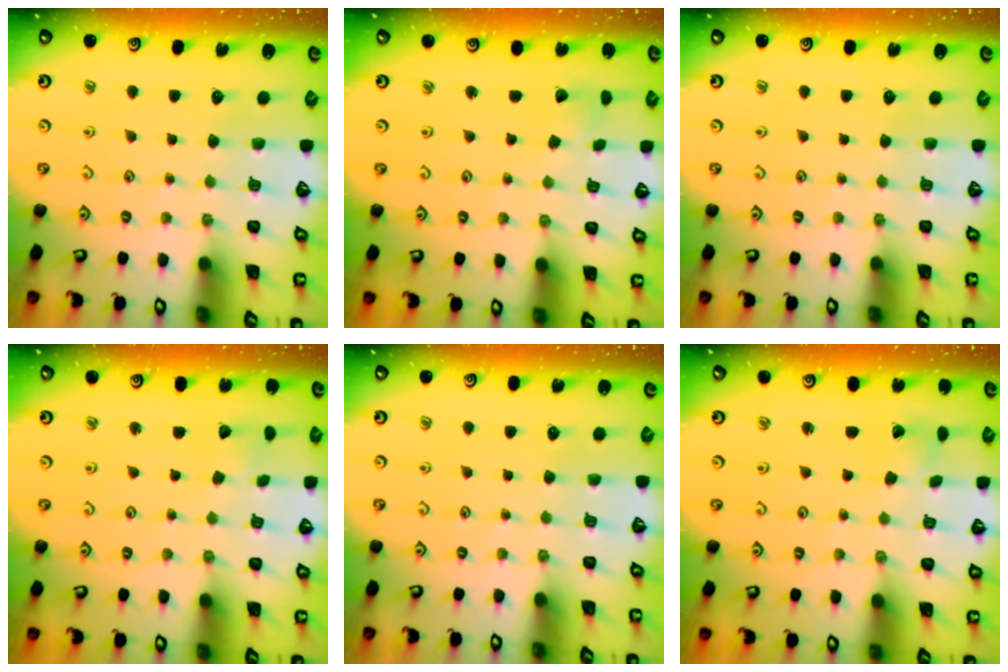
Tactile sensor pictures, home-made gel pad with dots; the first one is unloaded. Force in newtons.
{"total": 2.1, "press": 2.1, "slide": 0.2}
{"total": 0.0}
{"total": 1.8, "press": 1.8, "slide": 0.1}
{"total": 0.0}
{"total": 1.3, "press": 1.3, "slide": 0.1}